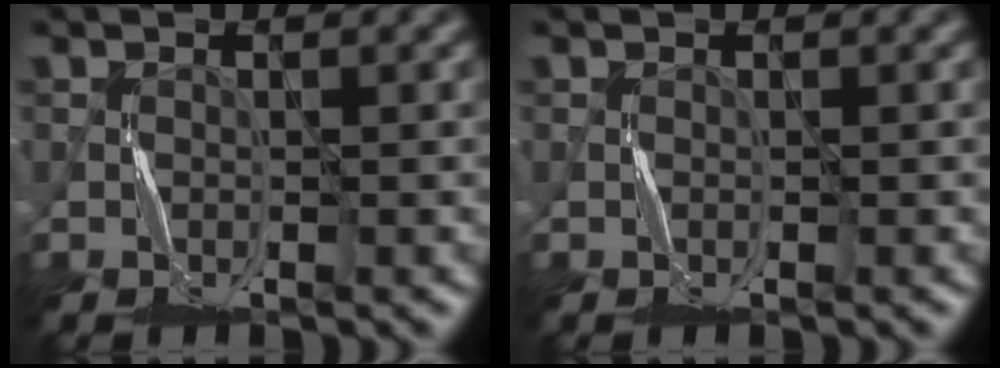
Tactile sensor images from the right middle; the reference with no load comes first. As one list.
[{"total": 0.0}]